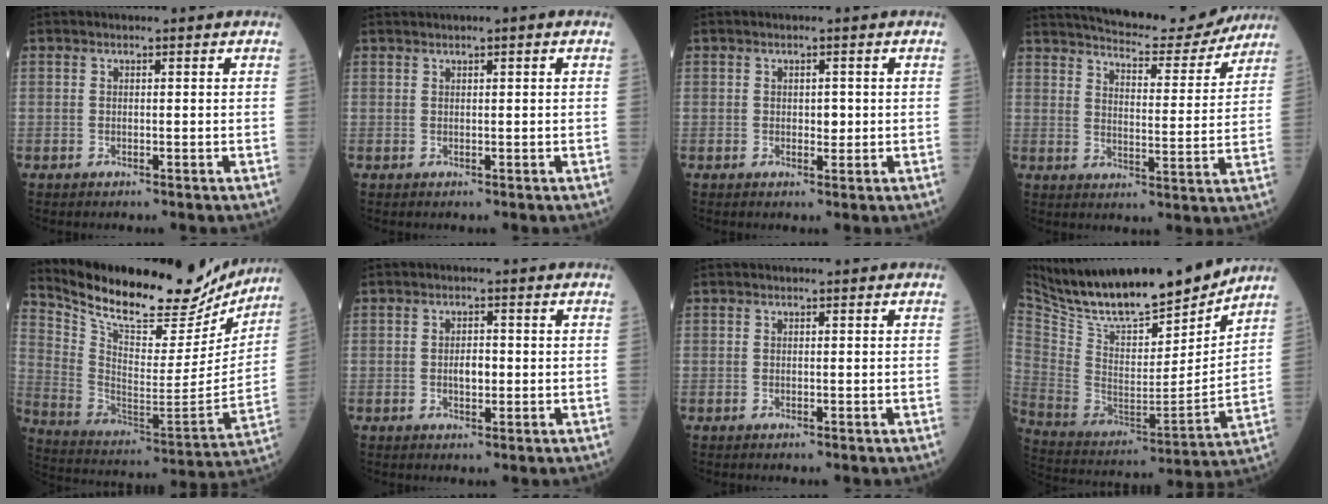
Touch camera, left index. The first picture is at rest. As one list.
[{"total": 1.4, "force": [0.8, 0.0, 1.1], "torque": [-0.021, 0.011, 0.015]}, {"total": 1.5, "force": [0.1, 1.0, 1.1], "torque": [-0.012, 0.001, 0.003]}, {"total": 18.0, "force": [16.6, 3.1, 6.0], "torque": [-0.088, -0.011, 0.222]}, {"total": 24.8, "force": [21.9, 6.7, 9.6], "torque": [-0.173, -0.034, 0.327]}, {"total": 2.4, "force": [-0.2, 1.2, 2.1], "torque": [-0.036, 0.003, -0.002]}, {"total": 0.0}, {"total": 24.0, "force": [21.4, 4.4, 10.0], "torque": [-0.193, -0.024, 0.353]}]